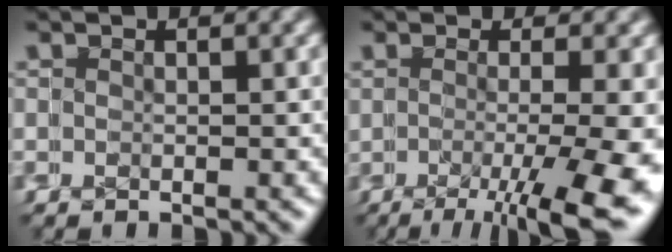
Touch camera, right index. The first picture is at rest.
{"total": 6.7, "force": [-4.0, 2.0, 5.0], "torque": [-0.061, -0.023, -0.046]}